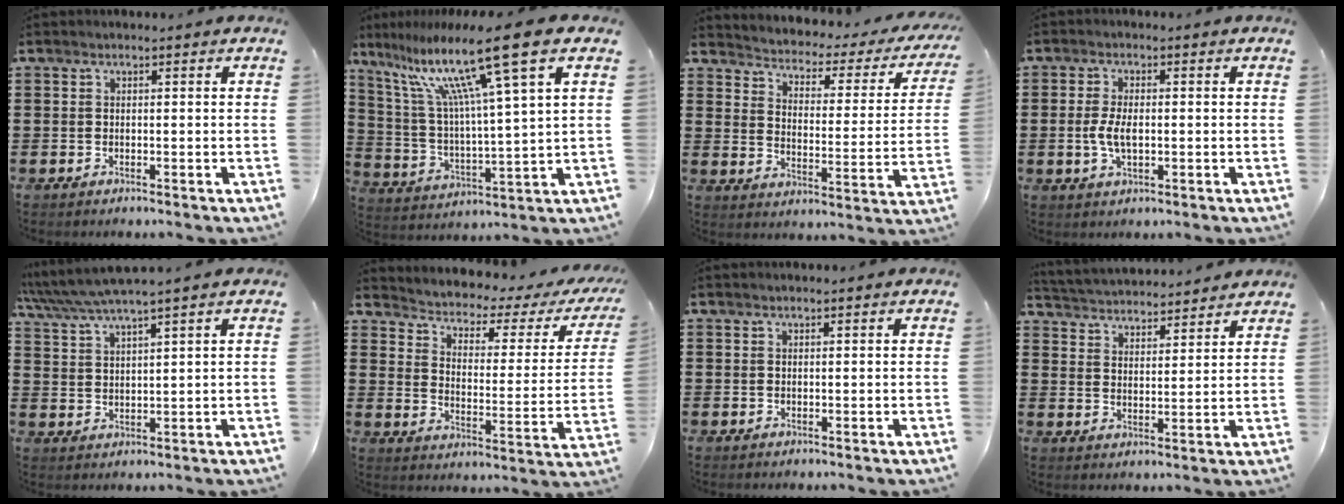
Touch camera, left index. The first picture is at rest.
{"total": 15.1, "force": [9.4, 0.4, 11.8], "torque": [-0.236, -0.042, 0.145]}
{"total": 1.7, "force": [1.5, 0.6, 0.5], "torque": [-0.026, -0.021, 0.013]}
{"total": 4.5, "force": [-0.4, 2.0, 4.0], "torque": [-0.094, -0.003, -0.014]}
{"total": 4.2, "force": [3.6, -0.2, 2.1], "torque": [-0.052, -0.015, 0.062]}
{"total": 2.1, "force": [1.5, 0.9, 1.1], "torque": [-0.036, -0.022, 0.014]}
{"total": 0.0}
{"total": 3.5, "force": [3.5, 0.2, -0.2], "torque": [-0.014, -0.023, 0.059]}